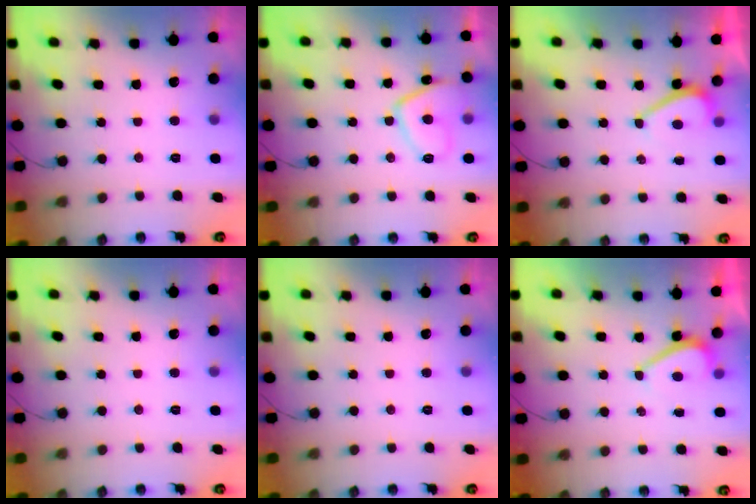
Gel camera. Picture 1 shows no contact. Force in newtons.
{"total": 9.1, "press": 8.9, "slide": 1.5}
{"total": 2.8, "press": 2.8, "slide": 0.5}
{"total": 0.0}
{"total": 0.0}
{"total": 2.8, "press": 2.8, "slide": 0.5}